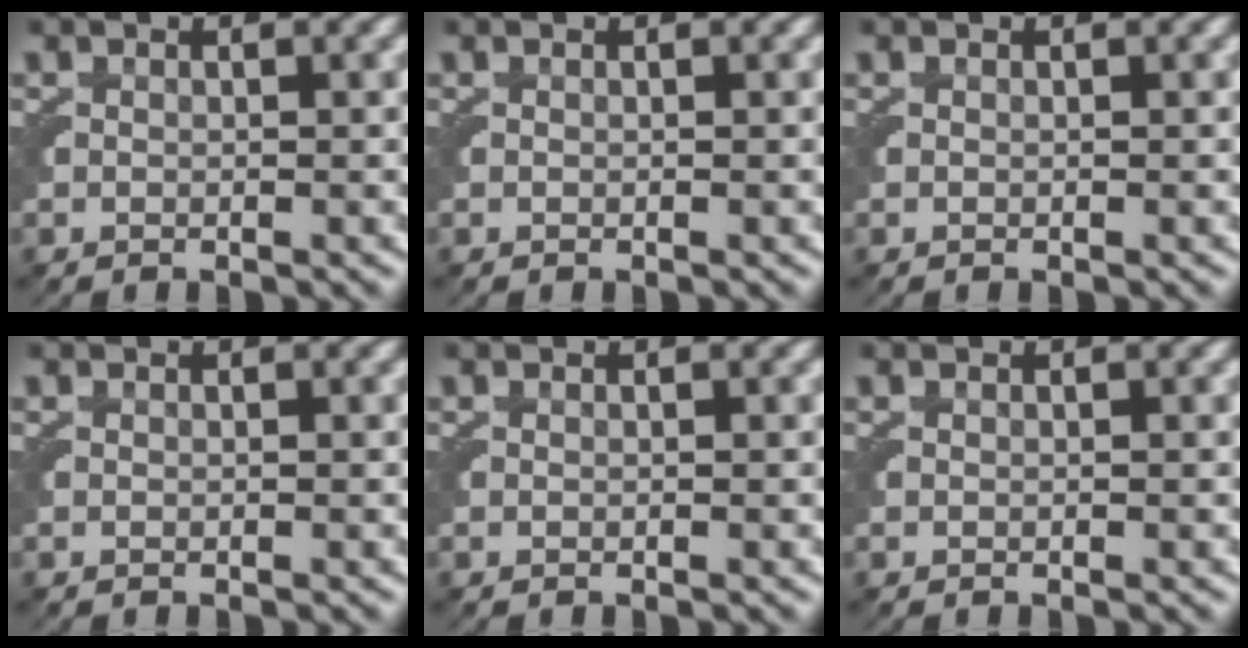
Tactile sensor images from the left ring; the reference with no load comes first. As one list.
[{"total": 0.0}, {"total": 0.0}, {"total": 0.0}, {"total": 0.0}, {"total": 0.0}]